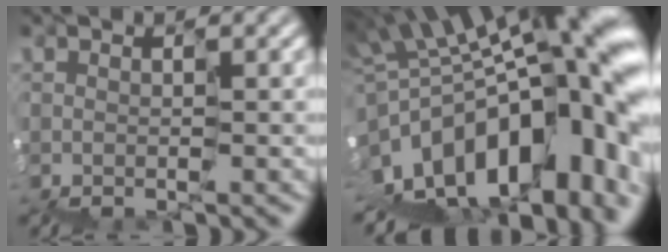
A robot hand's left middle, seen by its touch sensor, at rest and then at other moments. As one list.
[{"total": 14.9, "force": [-3.7, 6.9, 12.7], "torque": [-0.172, 0.016, -0.065]}]